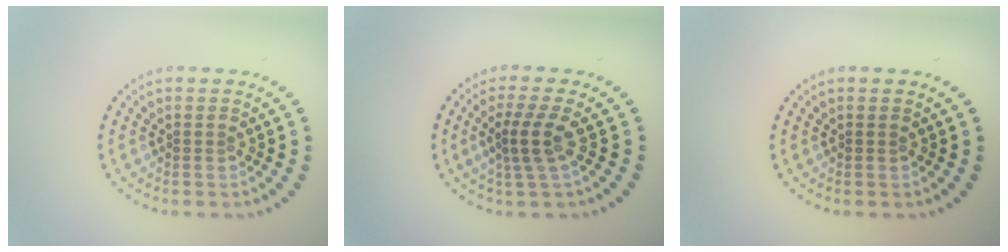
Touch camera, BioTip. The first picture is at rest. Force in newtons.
{"total": 2.8, "press": 2.0, "slide": 1.9}
{"total": 0.0}